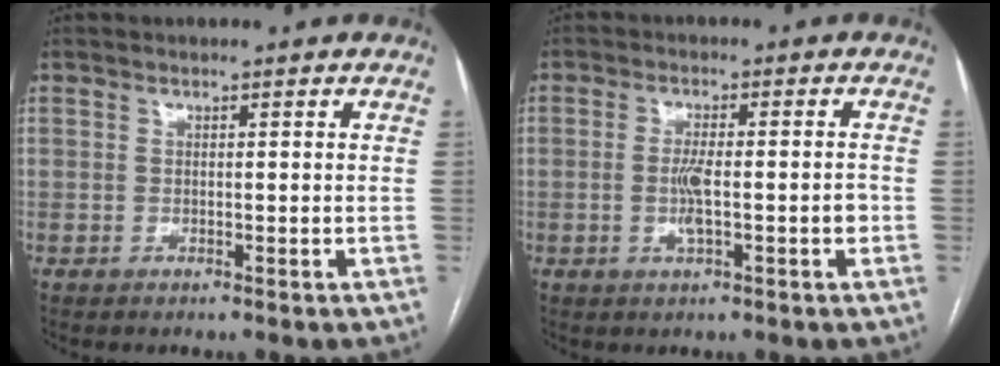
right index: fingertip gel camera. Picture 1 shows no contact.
{"total": 5.0, "force": [-1.2, 1.0, 4.8], "torque": [-0.093, 0.005, -0.017]}